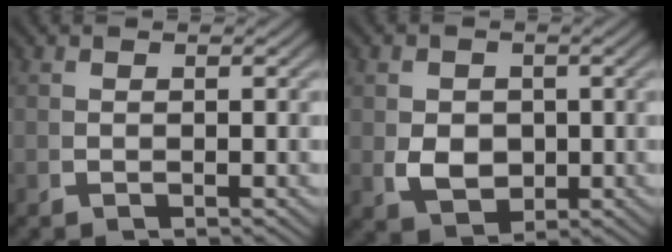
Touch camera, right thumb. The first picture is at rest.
{"total": 5.0, "force": [-0.2, 3.8, 3.2], "torque": [-0.066, -0.025, 0.017]}